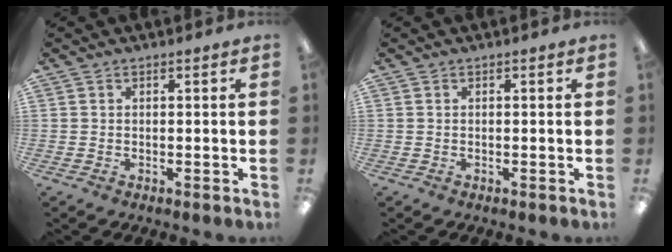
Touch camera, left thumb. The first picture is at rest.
{"total": 0.0}